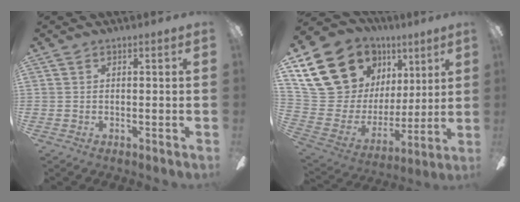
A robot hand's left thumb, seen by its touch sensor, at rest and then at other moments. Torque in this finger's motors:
{"motor_torque": [0.46, 0.54, 1.35, -1.42, 0.20]}